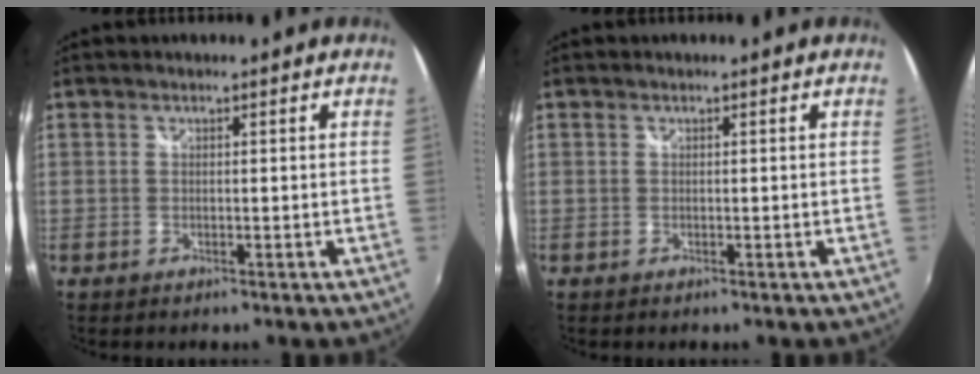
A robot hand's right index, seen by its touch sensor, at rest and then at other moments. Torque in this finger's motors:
{"motor_torque": [-0.03, -0.03, 0.02, 0.01]}